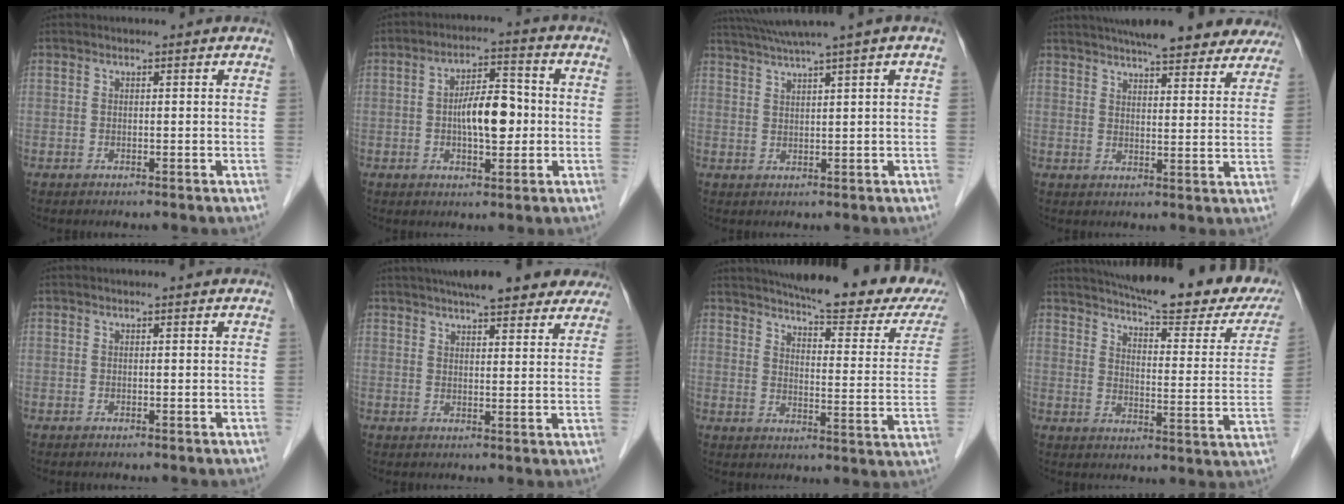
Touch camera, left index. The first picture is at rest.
{"total": 7.6, "force": [-0.7, 2.9, 7.0], "torque": [-0.126, 0.012, -0.013]}
{"total": 6.3, "force": [4.6, -1.6, 4.0], "torque": [-0.068, 0.023, 0.082]}
{"total": 21.8, "force": [18.8, 4.8, 10.0], "torque": [-0.148, 0.022, 0.229]}
{"total": 0.0}
{"total": 16.5, "force": [13.7, 4.0, 8.2], "torque": [-0.116, 0.036, 0.172]}
{"total": 23.9, "force": [20.1, 3.7, 12.4], "torque": [-0.169, -0.040, 0.238]}
{"total": 26.8, "force": [22.3, 4.8, 14.0], "torque": [-0.200, -0.040, 0.269]}